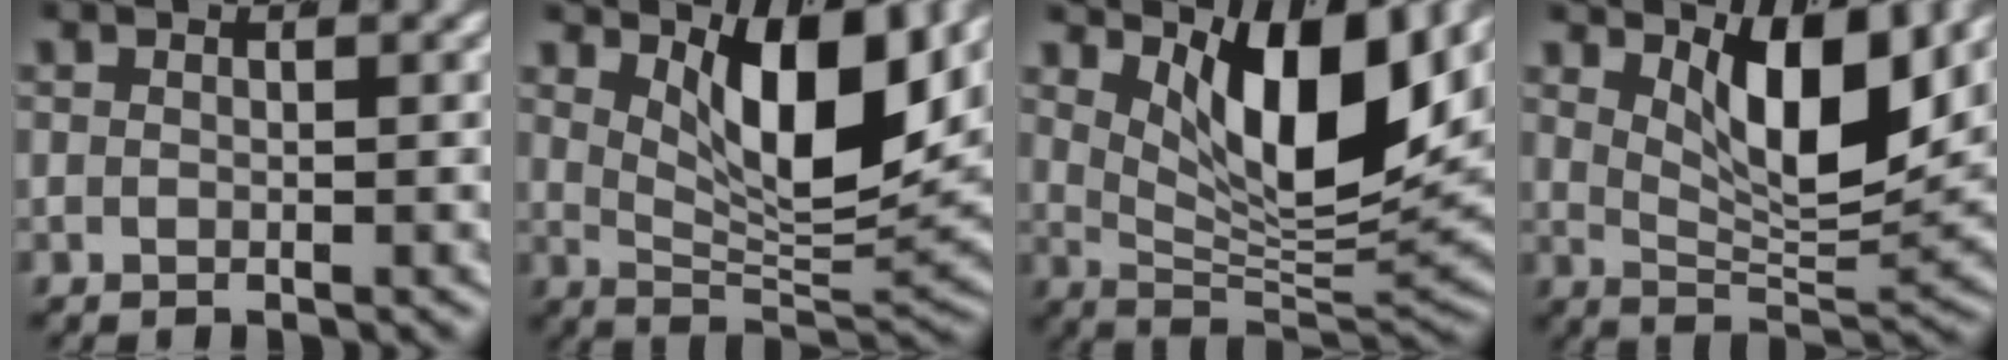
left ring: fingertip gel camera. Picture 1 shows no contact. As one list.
[{"total": 9.8, "force": [4.4, 3.4, 8.0], "torque": [-0.128, -0.011, 0.073]}, {"total": 11.4, "force": [4.7, 4.3, 9.5], "torque": [-0.144, -0.003, 0.077]}, {"total": 8.3, "force": [4.1, 2.8, 6.7], "torque": [-0.108, -0.014, 0.069]}]